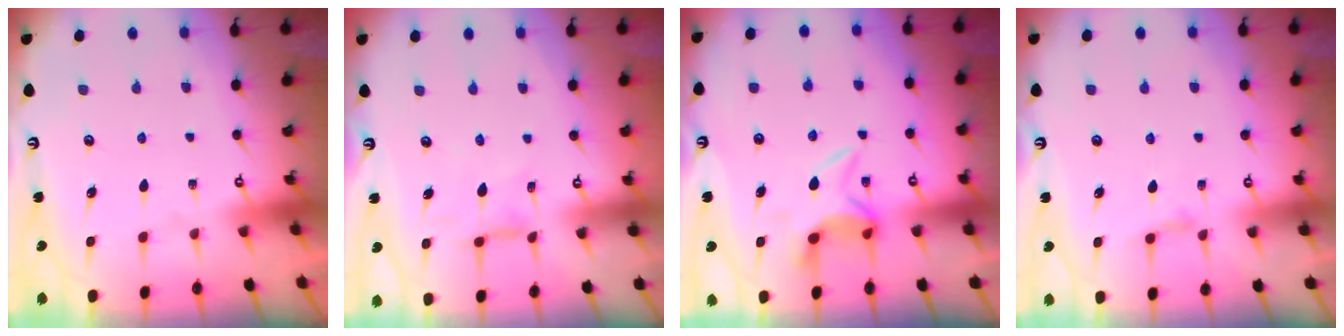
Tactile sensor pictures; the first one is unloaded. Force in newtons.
{"total": 2.1, "press": 2.1, "slide": 0.5}
{"total": 5.6, "press": 5.6, "slide": 1.0}
{"total": 2.6, "press": 2.6, "slide": 0.4}